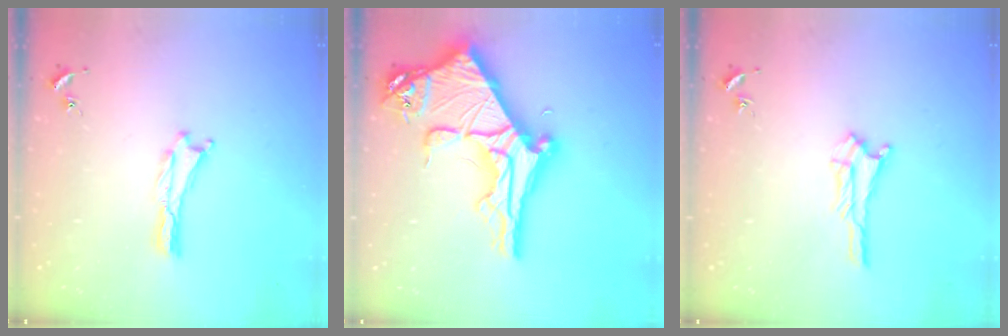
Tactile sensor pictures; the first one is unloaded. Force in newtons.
{"total": 13.5, "press": 13.4, "slide": 1.4}
{"total": 2.3, "press": 2.2, "slide": 0.2}